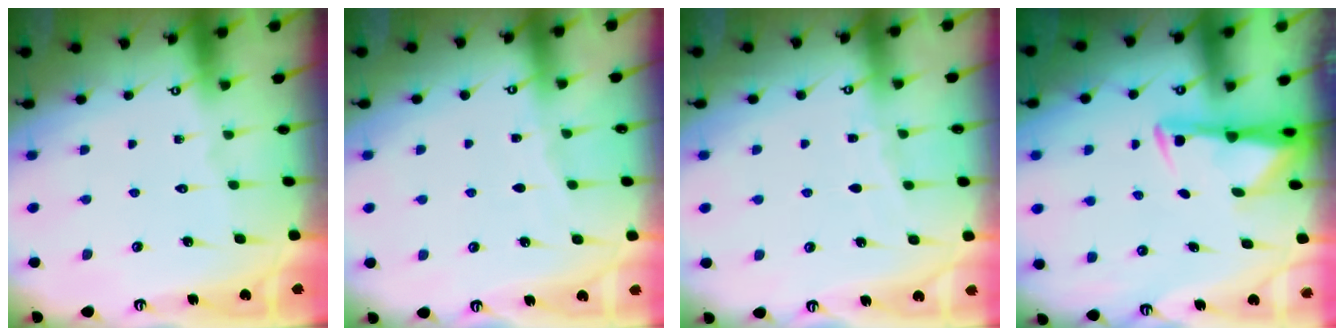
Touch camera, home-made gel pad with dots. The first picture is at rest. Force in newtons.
{"total": 2.6, "press": 2.6, "slide": 0.4}
{"total": 2.8, "press": 2.8, "slide": 0.4}
{"total": 2.9, "press": 2.9, "slide": 0.5}